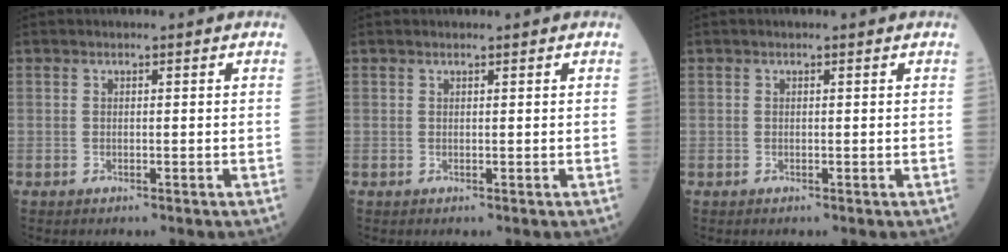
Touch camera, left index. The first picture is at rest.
{"total": 1.0, "force": [0.9, 0.1, 0.5], "torque": [-0.010, 0.011, 0.017]}
{"total": 0.7, "force": [0.6, 0.0, 0.4], "torque": [-0.009, 0.006, 0.007]}